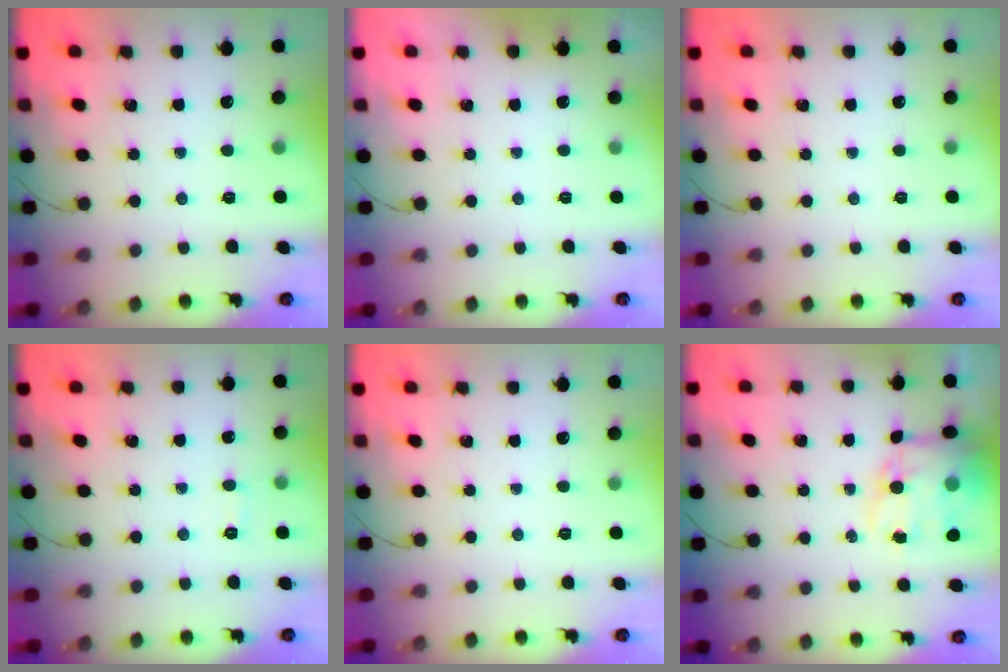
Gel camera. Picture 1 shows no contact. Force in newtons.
{"total": 1.9, "press": 1.9, "slide": 0.3}
{"total": 0.0}
{"total": 4.4, "press": 4.2, "slide": 1.0}
{"total": 0.0}
{"total": 14.0, "press": 13.6, "slide": 3.5}